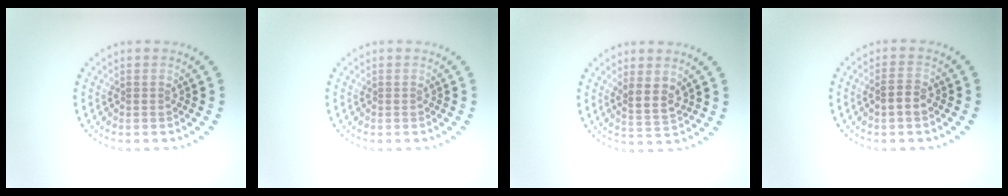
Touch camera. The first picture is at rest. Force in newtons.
{"total": 0.0}
{"total": 2.4, "press": 2.2, "slide": 1.0}
{"total": 1.8, "press": 1.8, "slide": 0.5}